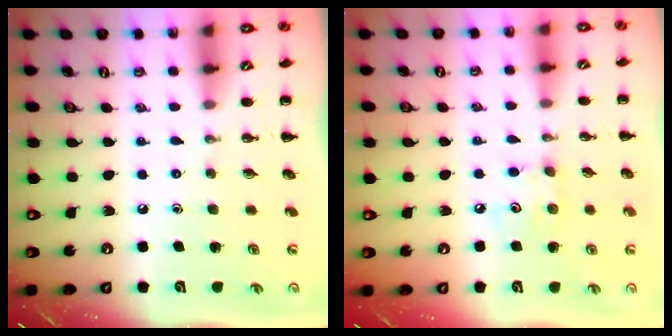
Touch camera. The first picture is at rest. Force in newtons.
{"total": 5.5, "press": 5.4, "slide": 1.2}